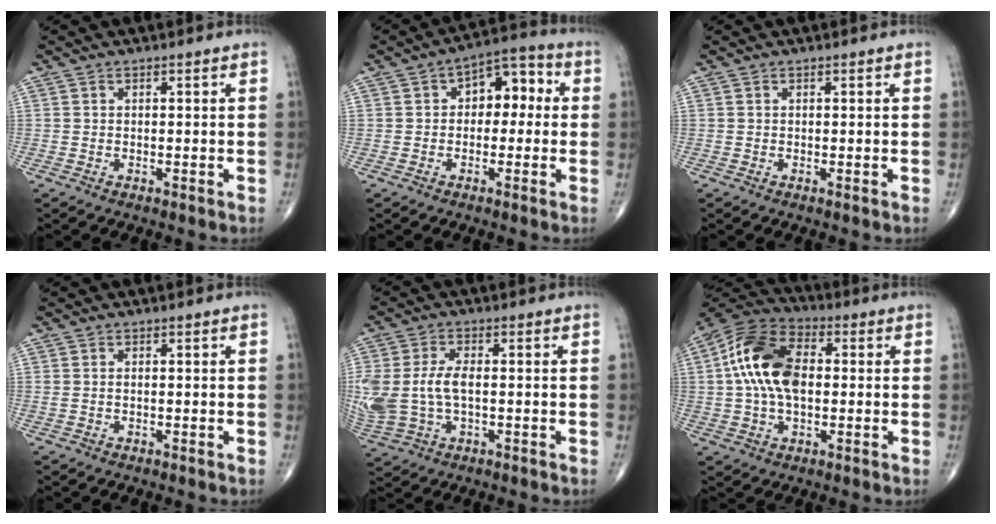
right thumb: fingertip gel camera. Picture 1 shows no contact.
{"total": 8.4, "force": [0.9, 5.4, 6.3], "torque": [-0.050, 0.032, 0.001]}
{"total": 0.0}
{"total": 0.8, "force": [0.0, 0.4, 0.7], "torque": [-0.023, 0.004, 0.003]}
{"total": 10.5, "force": [-0.3, 5.8, 8.7], "torque": [-0.214, 0.007, 0.001]}
{"total": 14.9, "force": [1.2, 8.9, 11.9], "torque": [-0.224, 0.025, 0.013]}